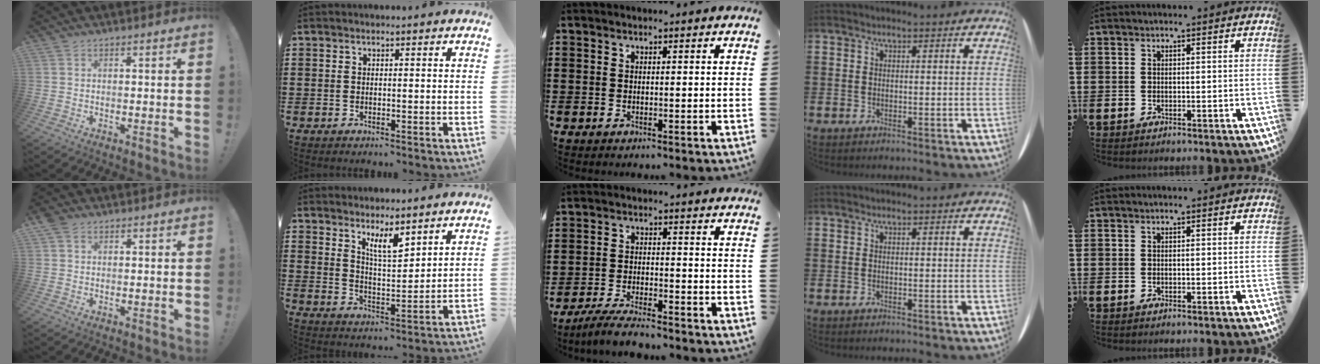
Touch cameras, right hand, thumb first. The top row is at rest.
{"thumb": {"total": 2.5, "force": [1.5, 1.7, 1.1], "torque": [-0.018, -0.002, 0.030]}, "index": {"total": 5.5, "force": [4.3, 1.4, 3.1], "torque": [-0.062, -0.014, 0.075]}, "middle": {"total": 4.3, "force": [-3.9, 0.3, 1.7], "torque": [-0.036, 0.000, -0.078]}}